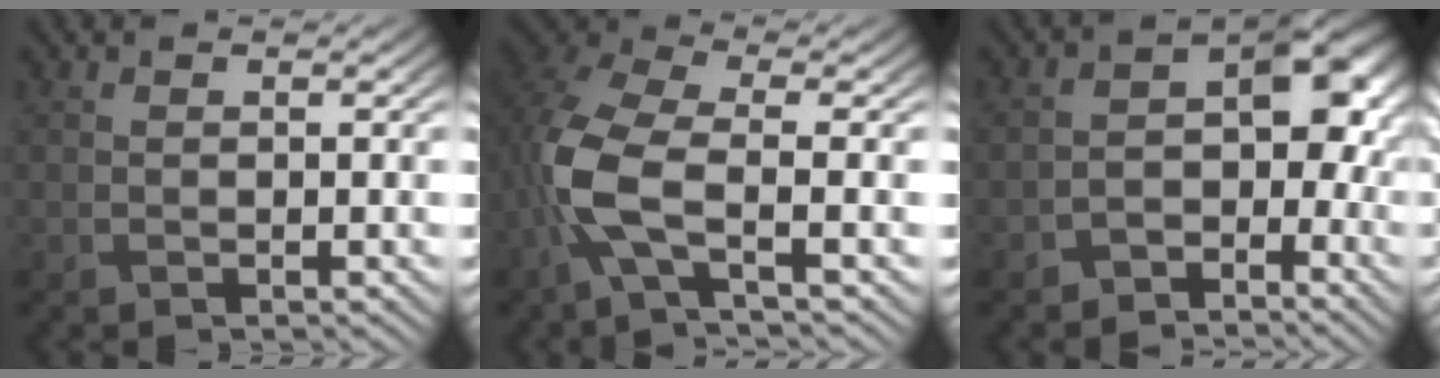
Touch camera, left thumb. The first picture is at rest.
{"total": 7.4, "force": [-2.3, 2.8, 6.5], "torque": [-0.162, 0.006, -0.064]}
{"total": 7.3, "force": [-3.8, 4.3, 4.5], "torque": [-0.050, -0.001, -0.079]}